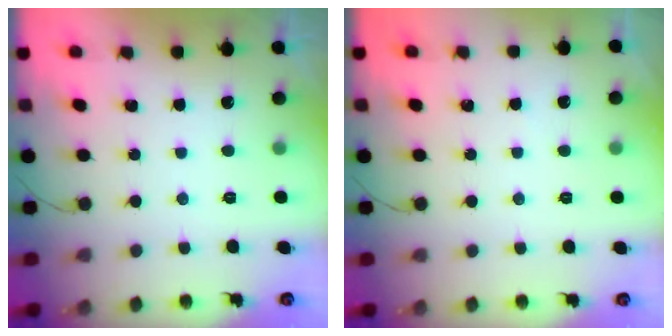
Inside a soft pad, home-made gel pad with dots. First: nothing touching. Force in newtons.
{"total": 1.5, "press": 1.5, "slide": 0.2}